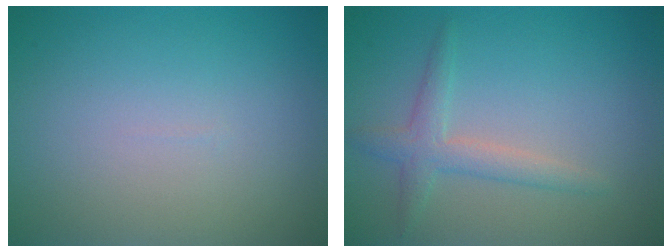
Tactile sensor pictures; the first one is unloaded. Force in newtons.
{"total": 2.4, "press": 2.4, "slide": 0.1}